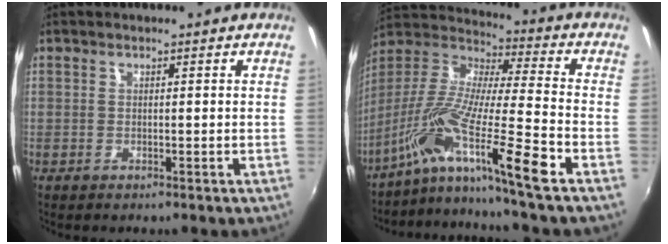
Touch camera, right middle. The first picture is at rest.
{"total": 16.5, "force": [-11.0, -1.9, 12.1], "torque": [-0.210, -0.032, -0.208]}